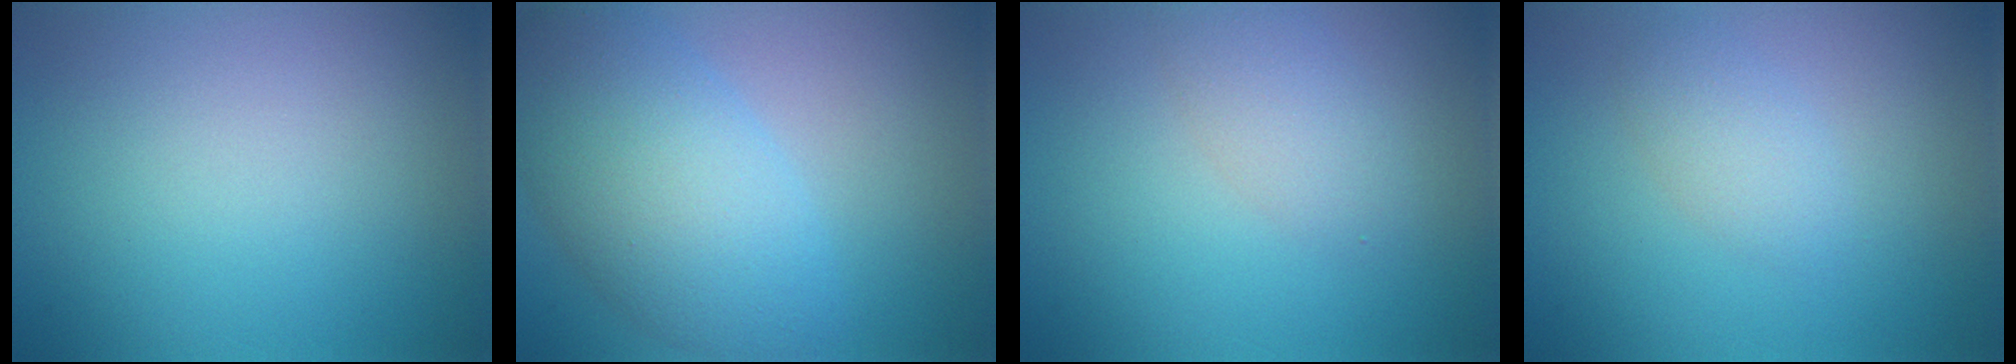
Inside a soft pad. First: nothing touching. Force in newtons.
{"total": 7.2, "press": 7.2, "slide": 0.2}
{"total": 2.2, "press": 2.2, "slide": 0.1}
{"total": 1.8, "press": 1.8, "slide": 0.2}